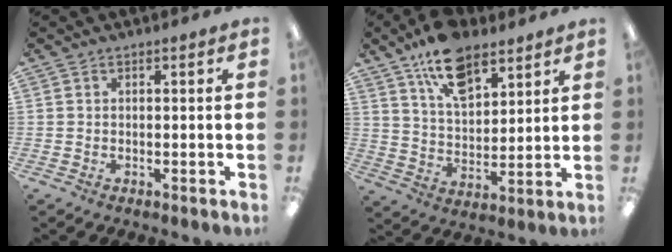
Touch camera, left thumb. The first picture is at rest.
{"total": 13.9, "force": [9.3, 7.1, 7.5], "torque": [-0.121, -0.041, 0.169]}